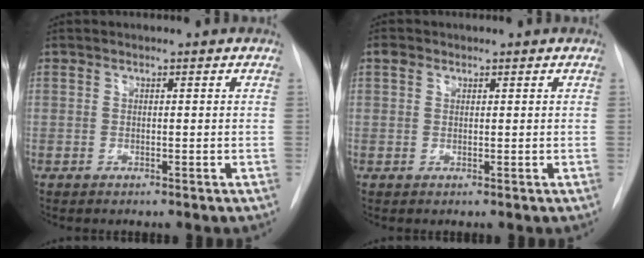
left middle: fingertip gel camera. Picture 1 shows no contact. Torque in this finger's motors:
{"motor_torque": [-0.11, -0.38, 0.01, 0.01]}